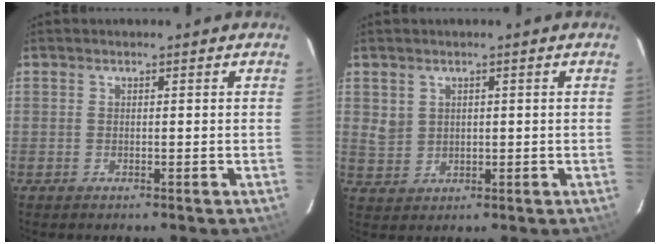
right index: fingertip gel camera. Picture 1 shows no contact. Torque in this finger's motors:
{"motor_torque": [-0.05, -0.01, -0.01, 0.02]}